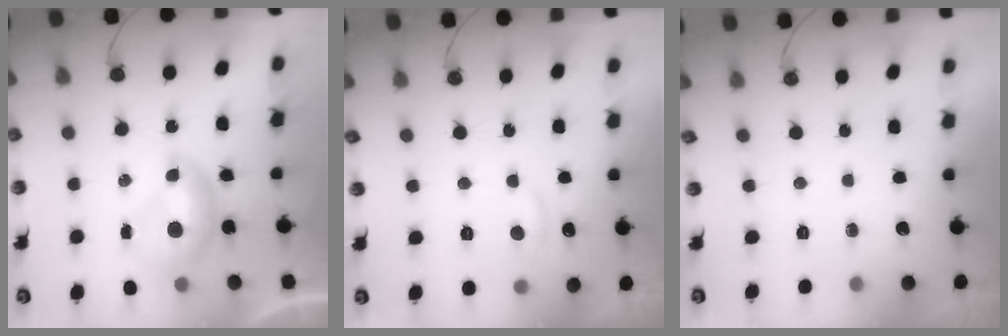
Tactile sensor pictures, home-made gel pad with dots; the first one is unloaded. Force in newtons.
{"total": 1.2, "press": 0.9, "slide": 0.8}
{"total": 0.0}